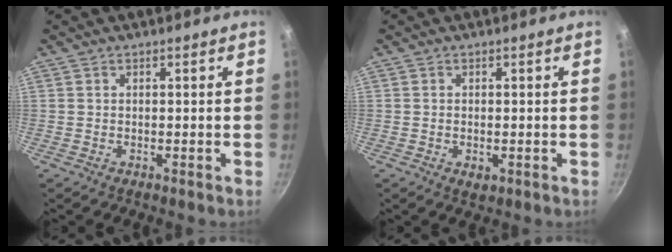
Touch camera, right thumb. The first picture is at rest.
{"total": 2.1, "force": [-0.5, 1.3, 1.6], "torque": [-0.025, -0.005, -0.006]}